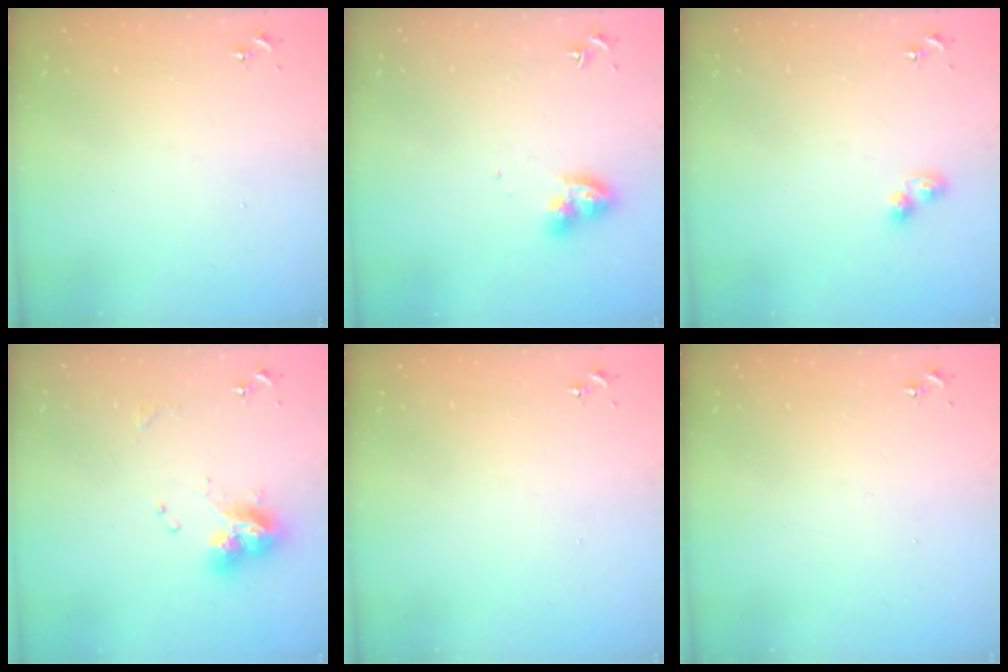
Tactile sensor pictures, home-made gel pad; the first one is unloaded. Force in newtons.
{"total": 9.6, "press": 9.6, "slide": 1.1}
{"total": 5.2, "press": 5.2, "slide": 0.3}
{"total": 12.9, "press": 12.8, "slide": 1.3}
{"total": 0.0}
{"total": 0.0}